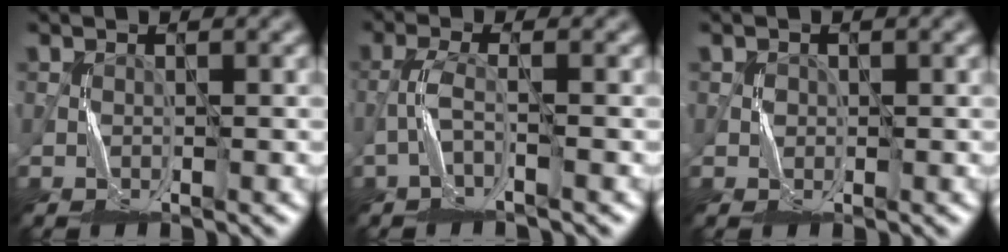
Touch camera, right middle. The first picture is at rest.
{"total": 1.7, "force": [-1.3, -0.1, 1.1], "torque": [-0.026, 0.011, -0.033]}
{"total": 1.0, "force": [0.2, 1.0, -0.1], "torque": [0.002, 0.002, 0.003]}